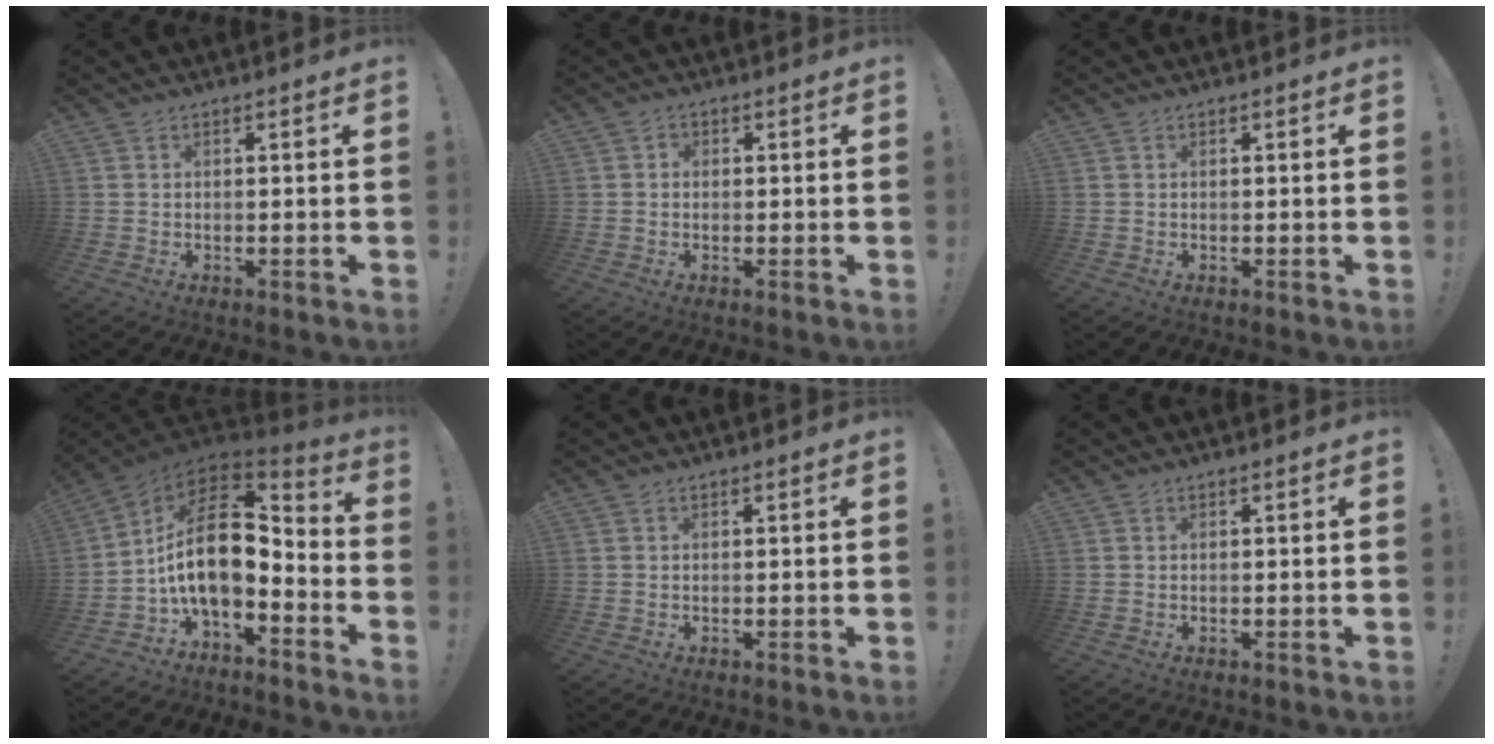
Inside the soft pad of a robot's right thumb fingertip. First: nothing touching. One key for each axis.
{"total": 1.2, "fx": -0.1, "fy": 1.2, "fz": 0.2, "tx": -0.005, "ty": 0.006, "tz": -0.002}
{"total": 0.0}
{"total": 19.4, "fx": 1.1, "fy": 10.4, "fz": 16.4, "tx": -0.292, "ty": -0.005, "tz": 0.022}
{"total": 0.0}
{"total": 0.0}